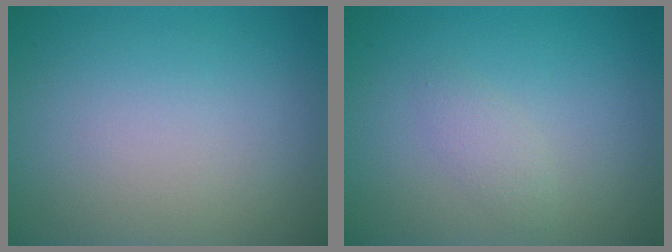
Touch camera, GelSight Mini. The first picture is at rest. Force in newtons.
{"total": 1.2, "press": 1.2, "slide": 0.0}